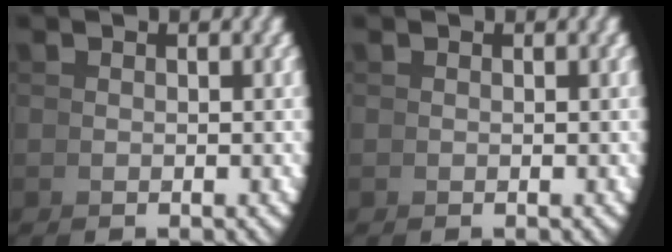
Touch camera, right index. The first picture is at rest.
{"total": 0.0}